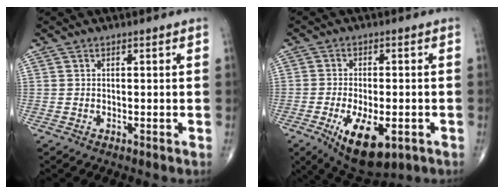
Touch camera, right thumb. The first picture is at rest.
{"total": 12.1, "force": [-4.7, 5.4, 9.7], "torque": [-0.152, -0.004, -0.063]}